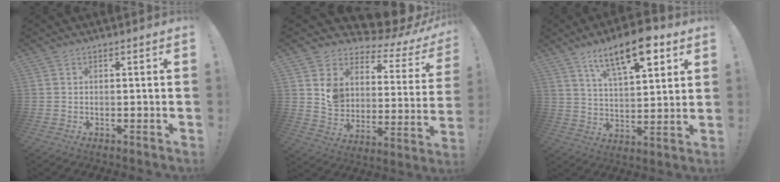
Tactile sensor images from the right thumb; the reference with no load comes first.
{"total": 7.2, "force": [5.5, 4.0, 2.5], "torque": [-0.053, -0.072, 0.092]}
{"total": 15.7, "force": [8.8, 5.9, 11.6], "torque": [-0.185, -0.033, 0.145]}